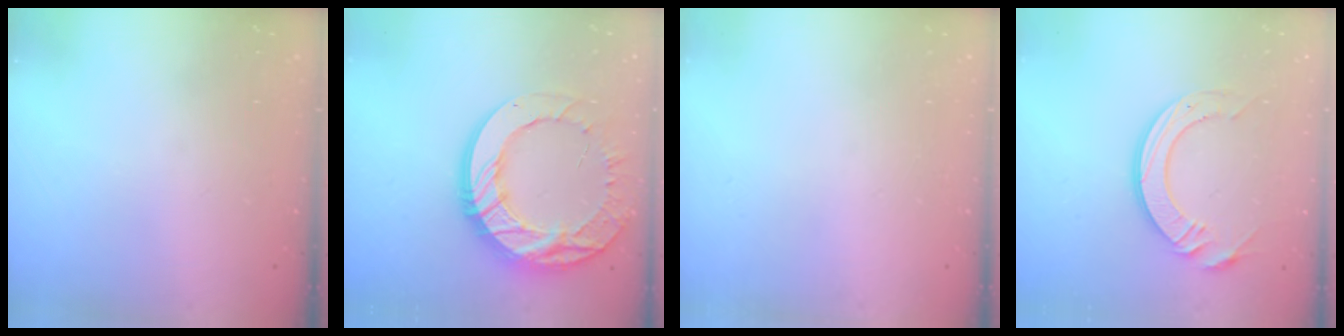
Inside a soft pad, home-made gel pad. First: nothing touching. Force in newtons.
{"total": 21.8, "press": 21.7, "slide": 1.9}
{"total": 0.0}
{"total": 12.8, "press": 12.7, "slide": 1.2}